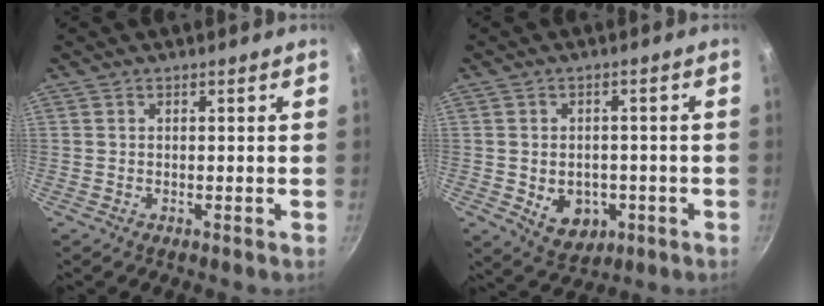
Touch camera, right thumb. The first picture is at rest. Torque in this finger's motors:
{"motor_torque": [-0.29, 0.03, 0.47, 0.26, 0.14]}